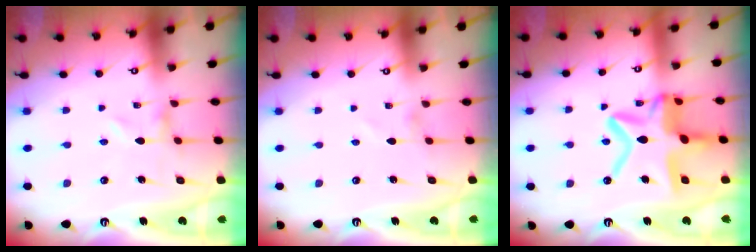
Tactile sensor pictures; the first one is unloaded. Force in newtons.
{"total": 0.5, "press": 0.5, "slide": 0.1}
{"total": 18.7, "press": 18.6, "slide": 1.8}